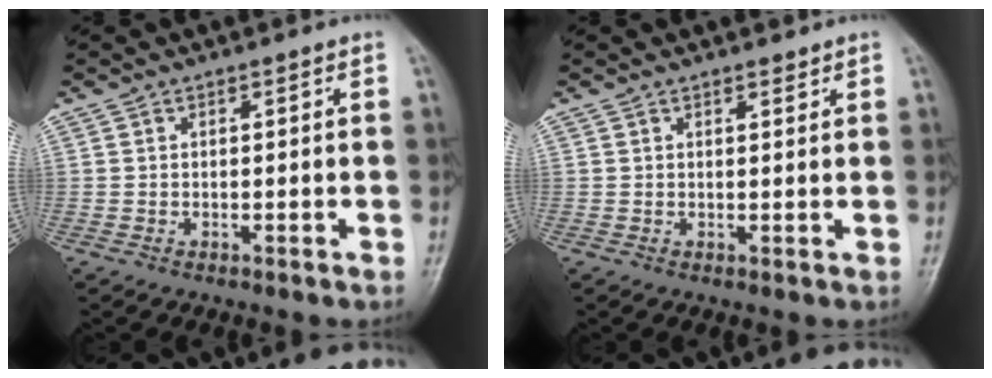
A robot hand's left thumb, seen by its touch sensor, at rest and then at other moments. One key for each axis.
{"total": 1.2, "fx": 1.1, "fy": 0.5, "fz": 0.3, "tx": 0.000, "ty": -0.009, "tz": 0.016}